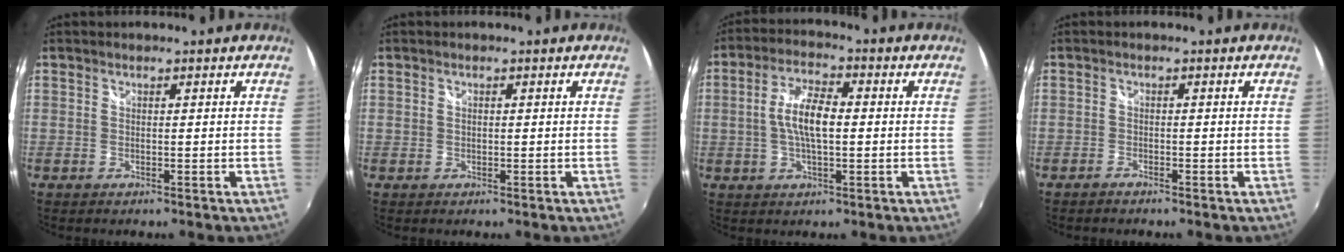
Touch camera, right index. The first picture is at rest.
{"total": 0.6, "force": [0.0, 0.5, 0.3], "torque": [-0.005, 0.000, -0.001]}
{"total": 7.7, "force": [-0.1, 2.8, 7.1], "torque": [-0.139, 0.010, -0.003]}
{"total": 1.2, "force": [-1.1, 0.3, 0.4], "torque": [-0.014, -0.003, -0.024]}